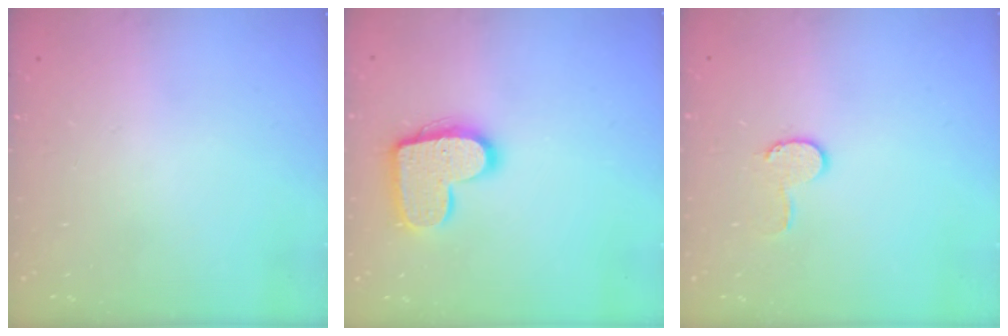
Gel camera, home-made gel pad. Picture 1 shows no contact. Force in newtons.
{"total": 14.5, "press": 14.5, "slide": 0.8}
{"total": 6.9, "press": 6.8, "slide": 0.7}